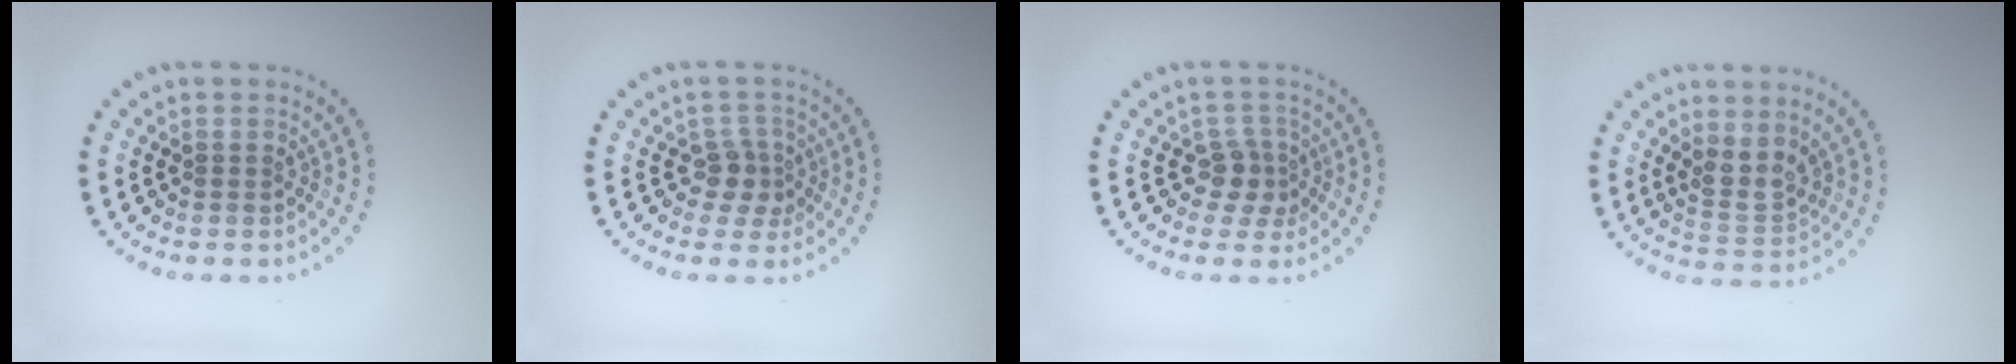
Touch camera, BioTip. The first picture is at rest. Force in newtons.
{"total": 2.3, "press": 1.8, "slide": 1.3}
{"total": 2.2, "press": 1.8, "slide": 1.3}
{"total": 2.5, "press": 2.0, "slide": 1.5}